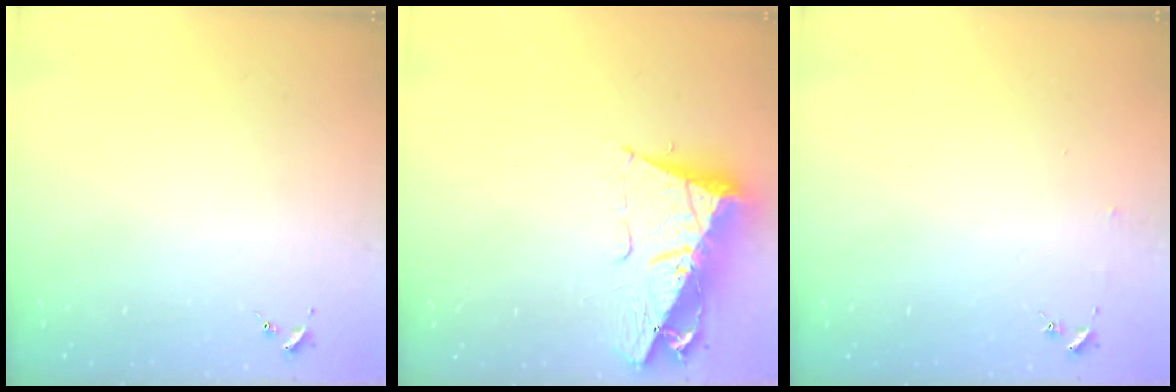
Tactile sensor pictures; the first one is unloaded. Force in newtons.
{"total": 12.5, "press": 12.4, "slide": 1.3}
{"total": 2.5, "press": 2.5, "slide": 0.2}